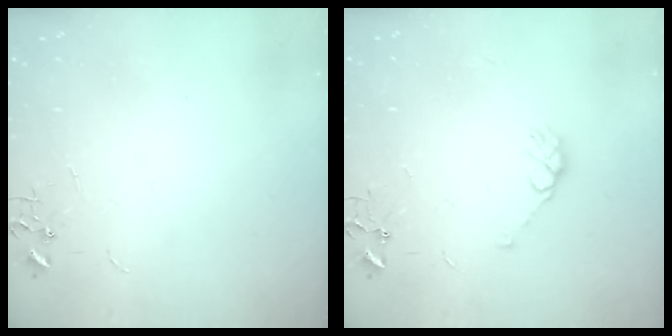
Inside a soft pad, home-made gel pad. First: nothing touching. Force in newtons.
{"total": 7.5, "press": 7.4, "slide": 1.0}